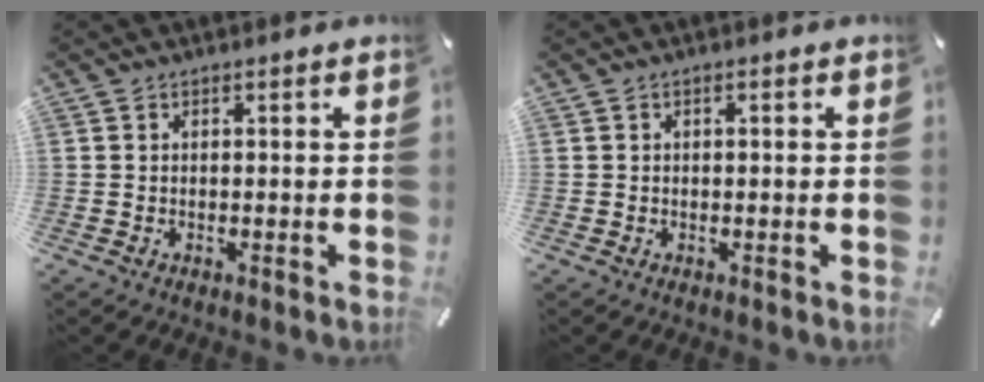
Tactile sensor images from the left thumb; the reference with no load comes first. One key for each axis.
{"total": 0.9, "fx": -0.1, "fy": 0.3, "fz": 0.8, "tx": -0.014, "ty": 0.001, "tz": -0.002}